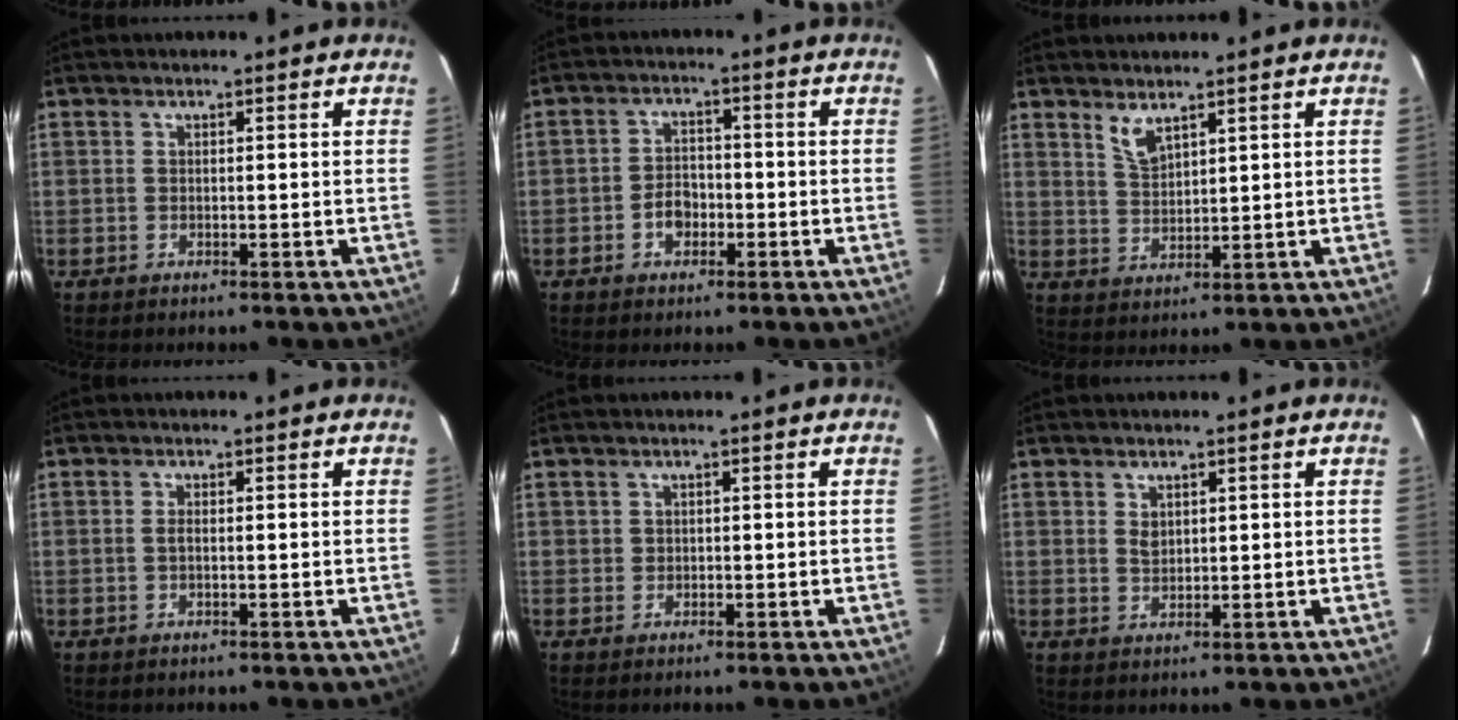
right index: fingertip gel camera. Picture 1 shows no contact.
{"total": 4.1, "force": [-1.8, 3.0, 2.1], "torque": [-0.042, 0.010, -0.027]}
{"total": 3.8, "force": [2.9, 1.1, 2.2], "torque": [-0.043, -0.001, 0.059]}
{"total": 0.9, "force": [0.1, -0.1, 0.9], "torque": [-0.018, 0.001, 0.000]}
{"total": 0.6, "force": [0.2, 0.5, 0.0], "torque": [0.002, 0.004, 0.005]}
{"total": 2.0, "force": [1.0, 1.5, 1.0], "torque": [-0.015, 0.003, 0.019]}